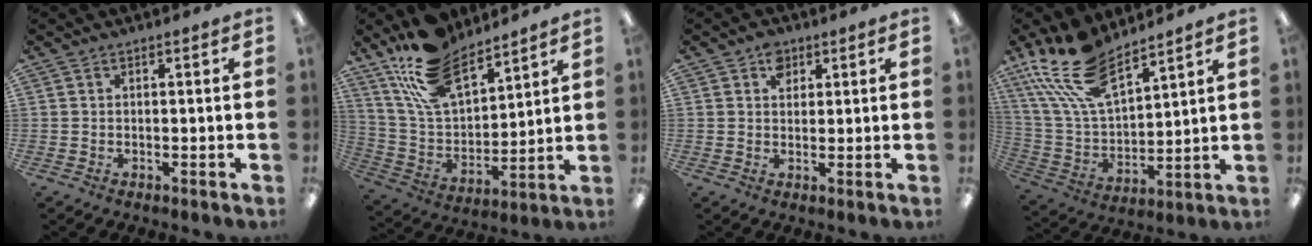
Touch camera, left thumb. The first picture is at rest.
{"total": 17.9, "force": [13.6, 7.9, 8.5], "torque": [-0.186, -0.067, 0.252]}
{"total": 2.7, "force": [1.6, 1.7, 1.3], "torque": [-0.013, -0.003, 0.024]}
{"total": 18.9, "force": [13.3, 7.8, 10.9], "torque": [-0.256, -0.065, 0.240]}